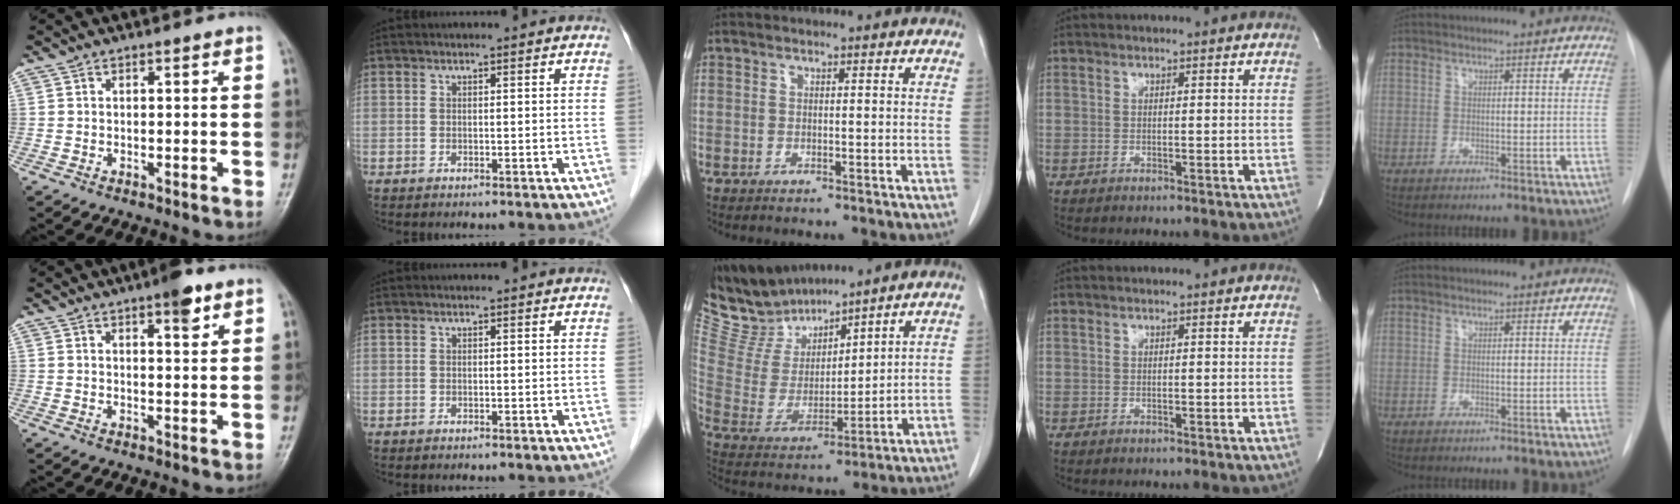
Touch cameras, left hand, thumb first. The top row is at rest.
{"thumb": {"total": 4.9, "force": [3.0, 1.4, 3.6], "torque": [-0.041, -0.015, 0.040]}, "middle": {"total": 11.1, "force": [10.6, 2.5, 1.9], "torque": [-0.060, 0.009, 0.227]}}